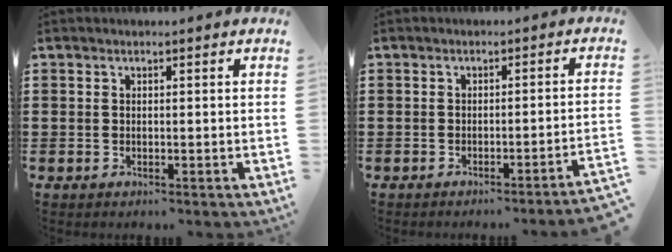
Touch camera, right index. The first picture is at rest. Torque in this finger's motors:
{"motor_torque": [0.91, -0.90, 0.15, 0.03]}